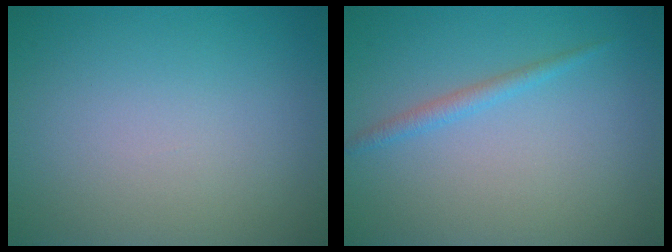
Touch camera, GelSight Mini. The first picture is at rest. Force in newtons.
{"total": 1.3, "press": 1.3, "slide": 0.1}